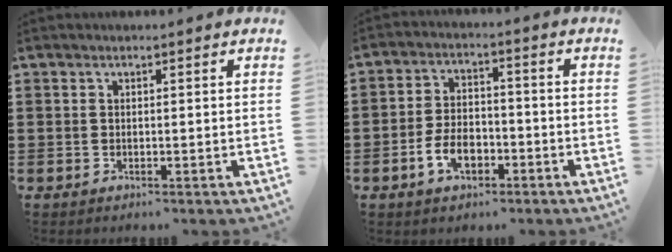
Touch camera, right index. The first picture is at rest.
{"total": 5.7, "force": [-2.6, 3.2, 4.0], "torque": [-0.090, 0.001, -0.050]}